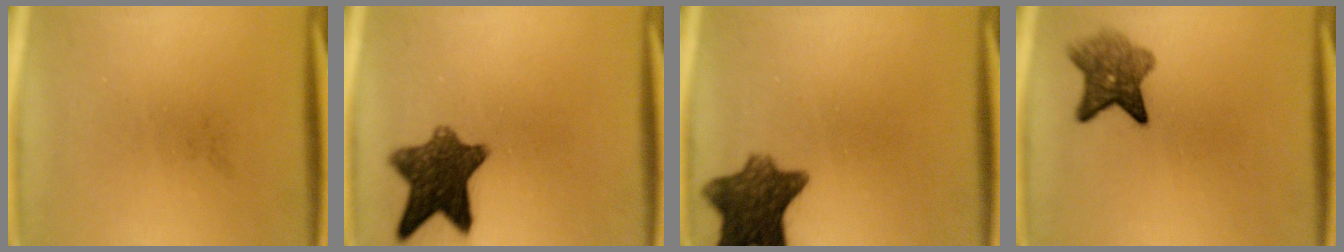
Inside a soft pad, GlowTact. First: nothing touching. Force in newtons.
{"total": 10.3}
{"total": 9.7}
{"total": 5.8}